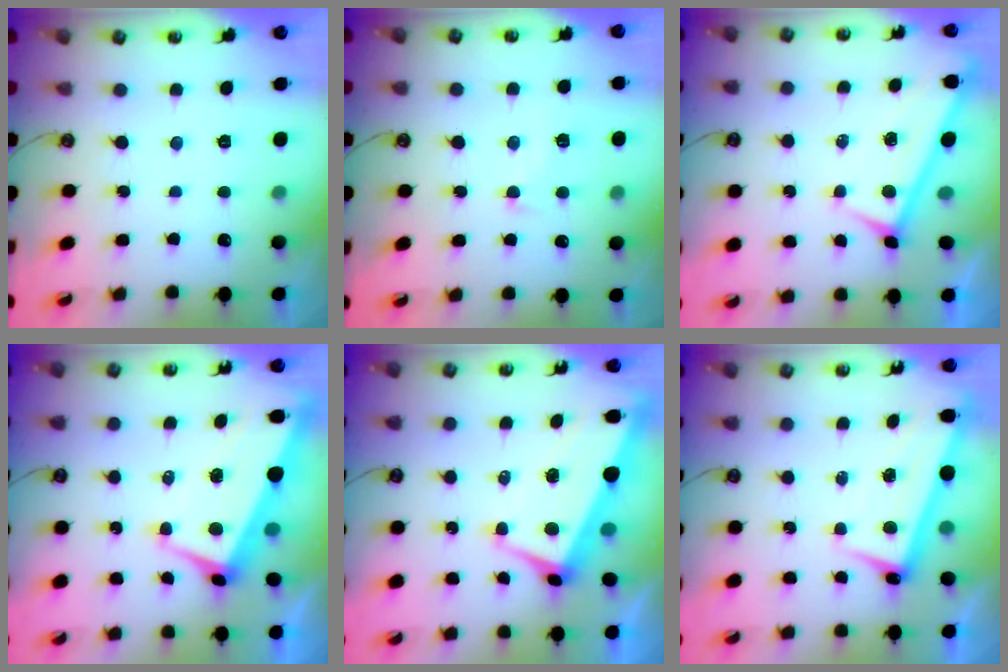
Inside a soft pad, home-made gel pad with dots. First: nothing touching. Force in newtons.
{"total": 1.3, "press": 0.3, "slide": 1.3}
{"total": 0.0}
{"total": 1.7, "press": 1.1, "slide": 1.3}
{"total": 1.7, "press": 1.1, "slide": 1.3}
{"total": 2.7, "press": 2.6, "slide": 0.8}